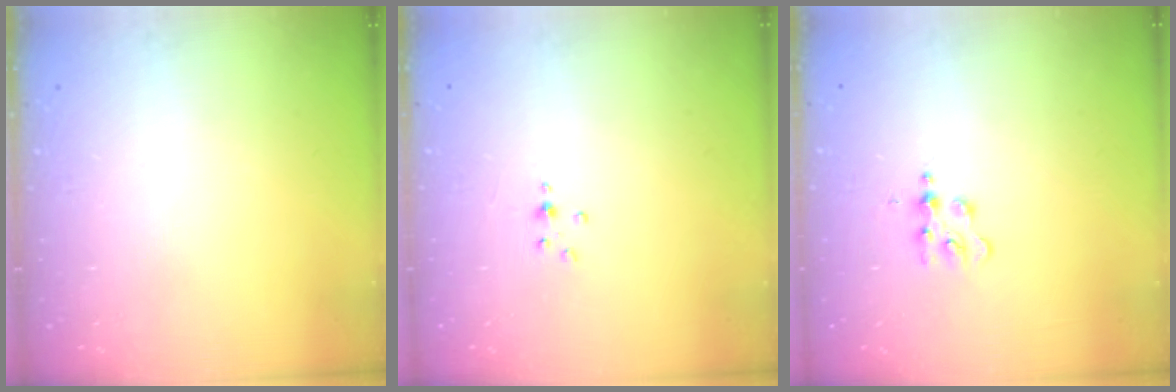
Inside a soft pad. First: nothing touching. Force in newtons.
{"total": 2.0, "press": 2.0, "slide": 0.3}
{"total": 3.7, "press": 3.7, "slide": 0.5}